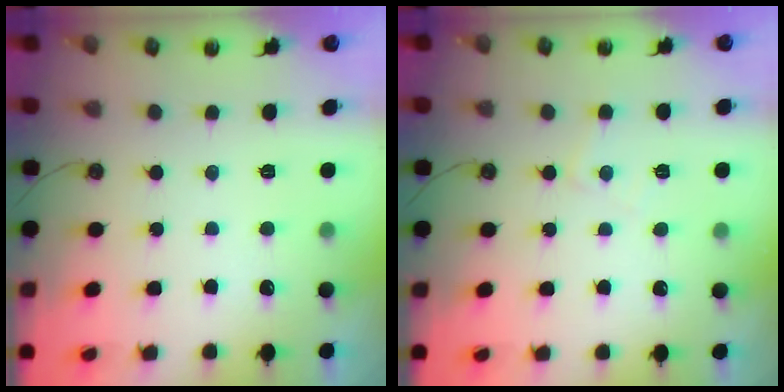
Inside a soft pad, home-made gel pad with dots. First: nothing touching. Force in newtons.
{"total": 4.8, "press": 4.8, "slide": 0.7}